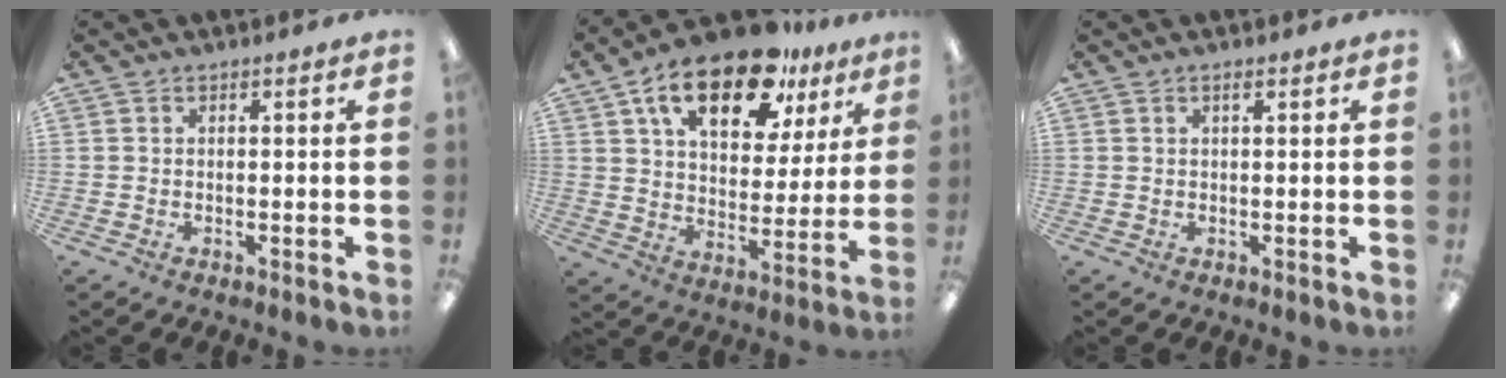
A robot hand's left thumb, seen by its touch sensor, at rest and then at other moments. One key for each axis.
{"total": 19.5, "fx": 12.1, "fy": 9.4, "fz": 12.0, "tx": -0.197, "ty": -0.050, "tz": 0.208}
{"total": 1.0, "fx": 0.6, "fy": 0.3, "fz": 0.7, "tx": -0.016, "ty": 0.002, "tz": 0.011}